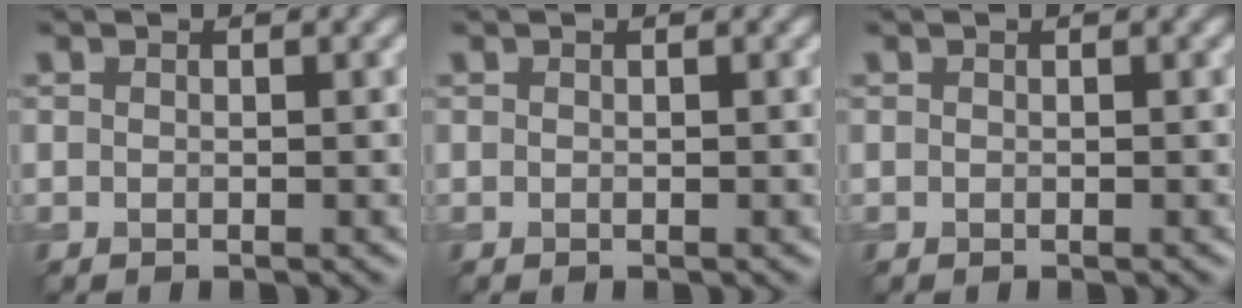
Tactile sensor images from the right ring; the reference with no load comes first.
{"total": 0.0}
{"total": 0.0}